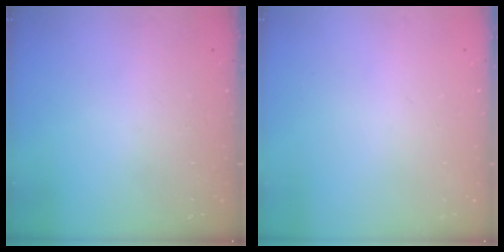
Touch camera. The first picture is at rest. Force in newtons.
{"total": 0.0}